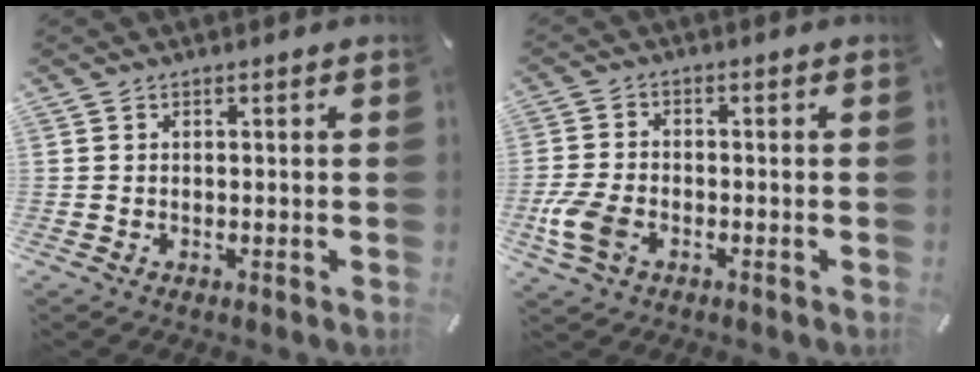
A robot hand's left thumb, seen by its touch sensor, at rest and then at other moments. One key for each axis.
{"total": 7.5, "fx": -2.8, "fy": 4.7, "fz": 5.1, "tx": -0.124, "ty": 0.005, "tz": -0.053}